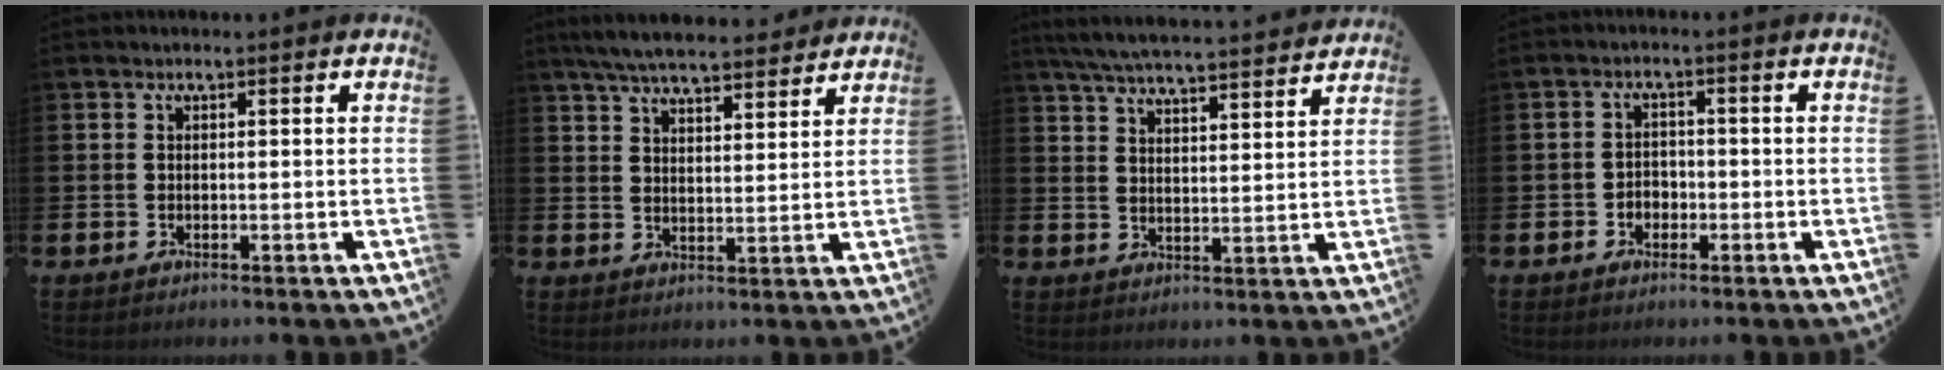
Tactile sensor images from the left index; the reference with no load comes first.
{"total": 6.4, "force": [6.1, 0.9, 1.7], "torque": [-0.046, -0.027, 0.110]}
{"total": 6.3, "force": [6.2, 0.2, 1.5], "torque": [-0.052, -0.043, 0.109]}
{"total": 2.1, "force": [-1.1, 1.7, 0.5], "torque": [-0.010, 0.005, -0.026]}